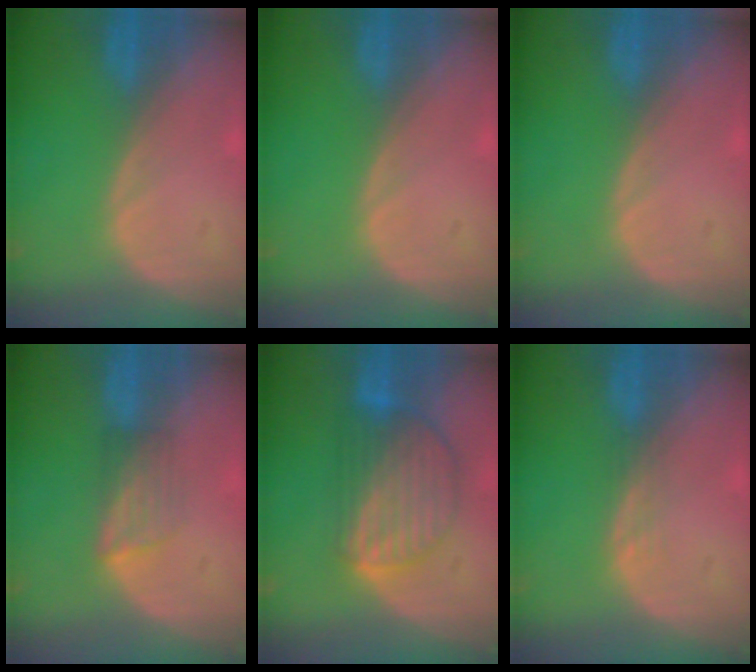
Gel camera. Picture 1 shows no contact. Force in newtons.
{"total": 0.0}
{"total": 0.0}
{"total": 3.5, "press": 3.2, "slide": 1.4}
{"total": 9.0, "press": 7.8, "slide": 4.6}
{"total": 1.1, "press": 1.1, "slide": 0.1}